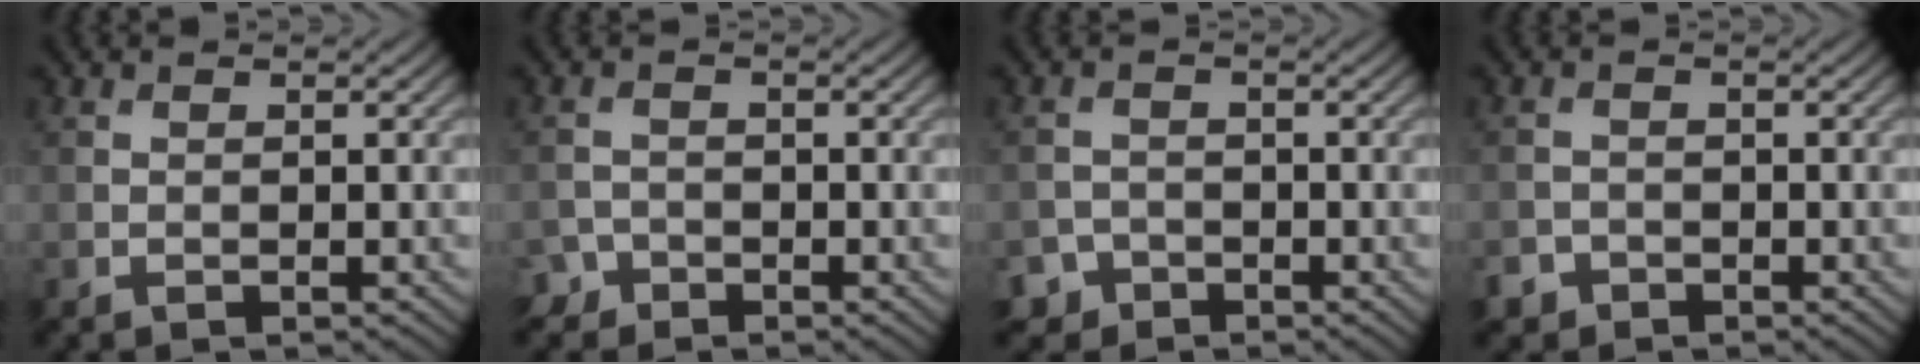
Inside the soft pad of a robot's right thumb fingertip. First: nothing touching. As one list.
[{"total": 1.8, "force": [-1.5, 1.0, 0.0], "torque": [0.002, 0.002, -0.036]}, {"total": 2.3, "force": [-1.8, 1.4, 0.1], "torque": [0.000, 0.001, -0.039]}, {"total": 1.9, "force": [-1.4, 1.2, 0.2], "torque": [-0.004, -0.003, -0.034]}]